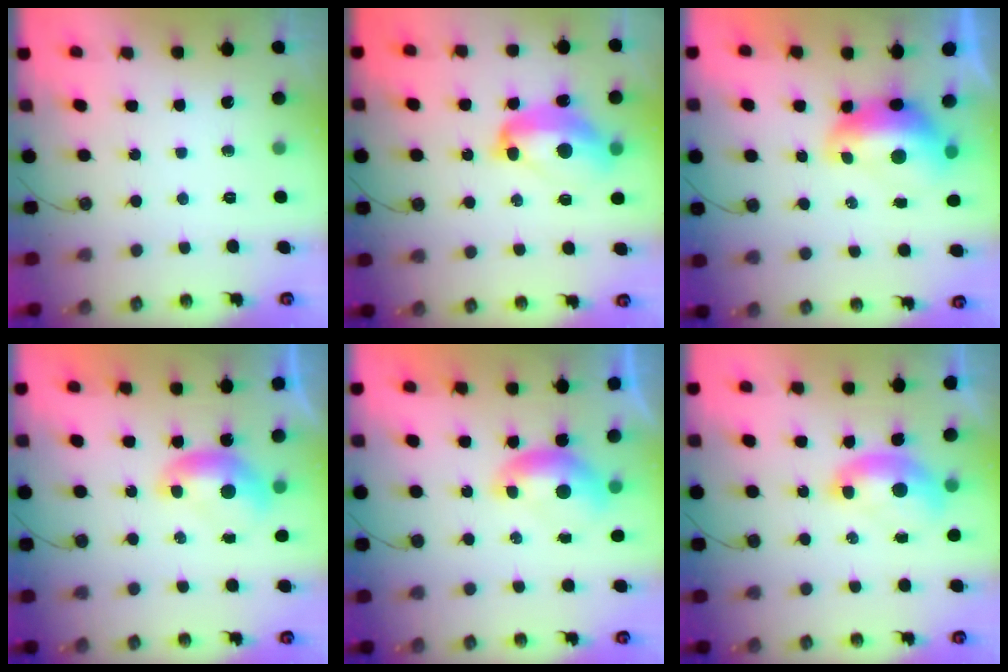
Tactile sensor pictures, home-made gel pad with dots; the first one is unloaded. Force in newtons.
{"total": 8.8, "press": 8.7, "slide": 1.1}
{"total": 3.1, "press": 3.0, "slide": 0.7}
{"total": 0.0}
{"total": 0.0}
{"total": 1.8, "press": 1.7, "slide": 0.6}